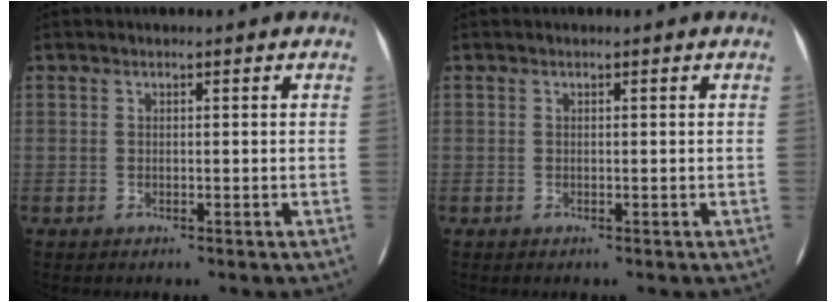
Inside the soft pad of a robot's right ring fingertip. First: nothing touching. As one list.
[{"total": 0.0}]